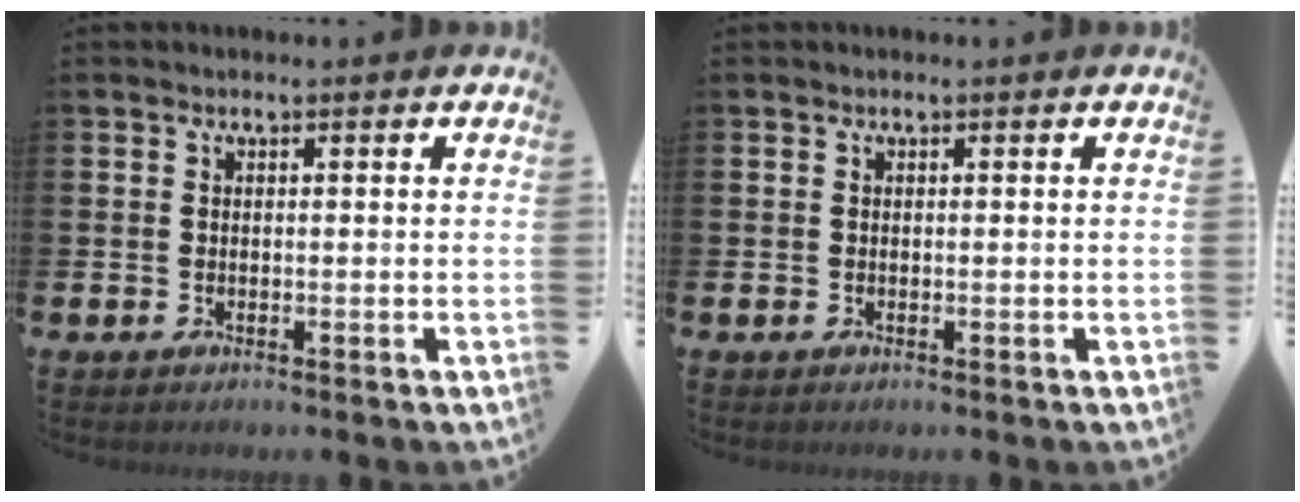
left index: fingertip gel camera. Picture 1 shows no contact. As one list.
[{"total": 0.0}]